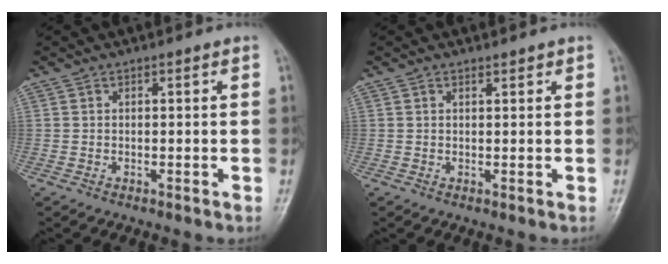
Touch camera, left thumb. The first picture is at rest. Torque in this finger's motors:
{"motor_torque": [-0.19, 0.05, -0.01, -0.01, 0.05]}